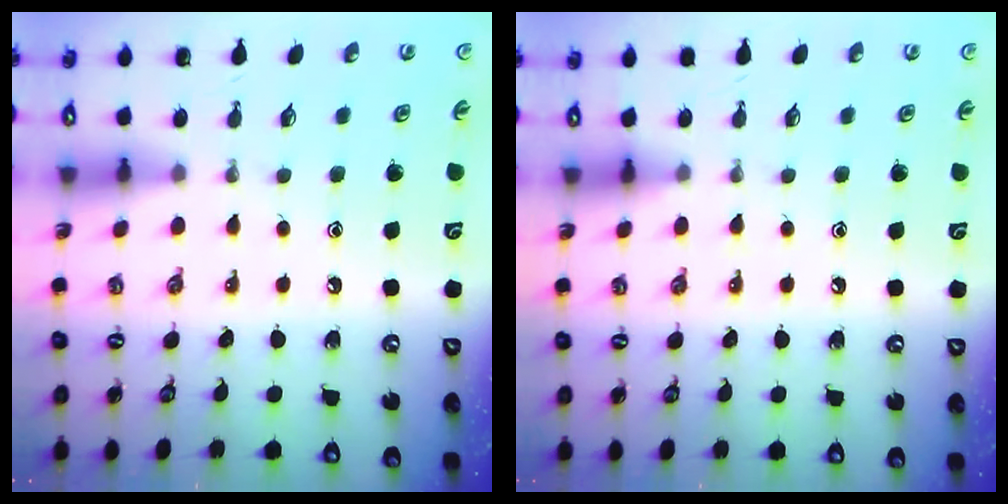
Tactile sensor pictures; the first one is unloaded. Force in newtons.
{"total": 3.5, "press": 3.4, "slide": 0.7}